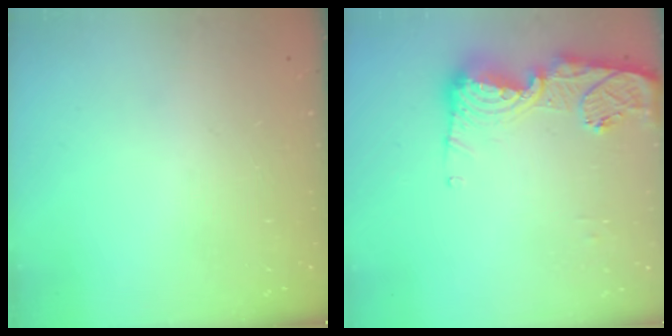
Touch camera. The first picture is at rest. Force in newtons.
{"total": 14.0, "press": 13.9, "slide": 1.5}